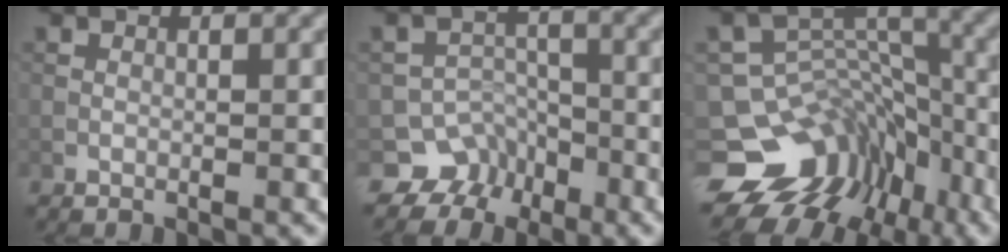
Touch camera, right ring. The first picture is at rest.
{"total": 4.5, "force": [-3.3, 3.1, 0.2], "torque": [0.017, 0.001, -0.044]}
{"total": 10.8, "force": [-7.1, 7.2, 3.6], "torque": [-0.055, 0.024, -0.109]}